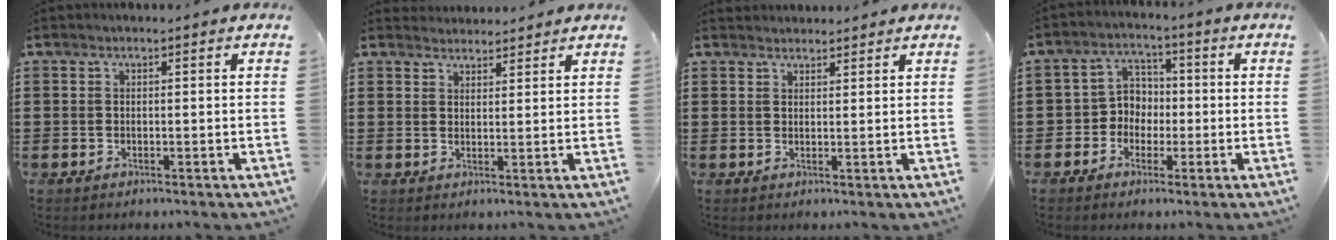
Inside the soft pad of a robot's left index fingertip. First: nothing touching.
{"total": 2.5, "force": [2.4, 0.4, -0.3], "torque": [0.000, -0.003, 0.048]}
{"total": 1.8, "force": [1.8, 0.3, -0.2], "torque": [-0.001, 0.002, 0.035]}
{"total": 4.7, "force": [-1.4, 4.4, 1.2], "torque": [-0.040, 0.015, -0.032]}